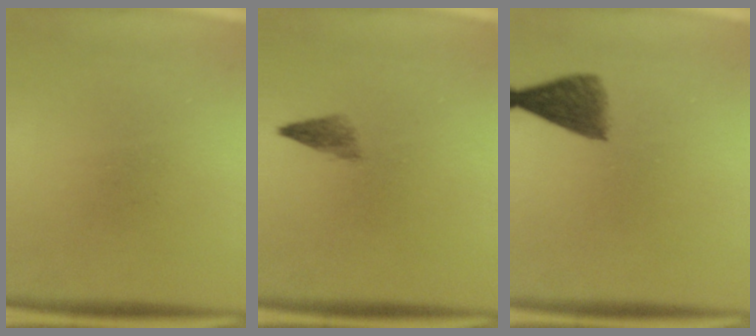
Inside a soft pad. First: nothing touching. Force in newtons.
{"total": 1.9}
{"total": 4.7}